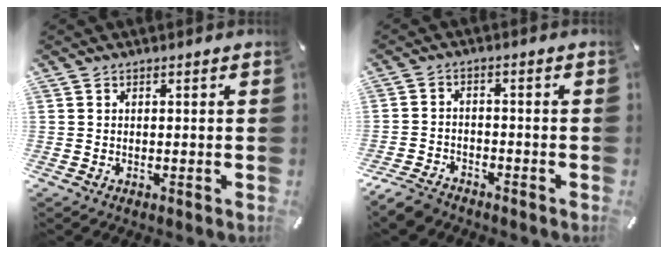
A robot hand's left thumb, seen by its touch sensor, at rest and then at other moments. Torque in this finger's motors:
{"motor_torque": [-0.33, 0.52, 0.19, 0.18, 0.06]}